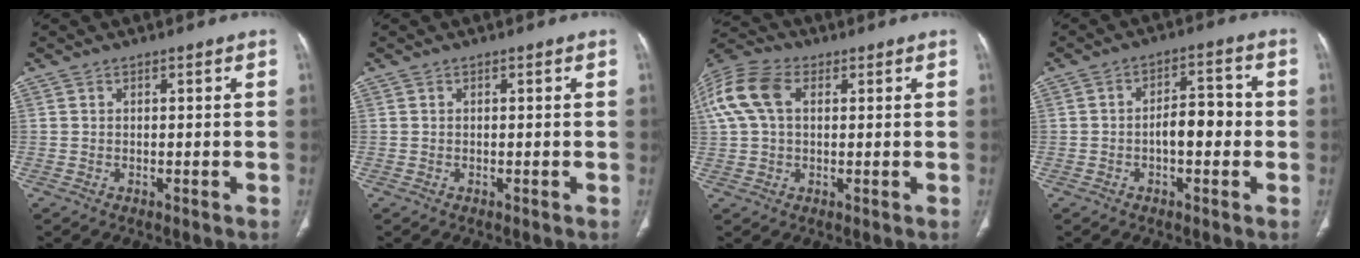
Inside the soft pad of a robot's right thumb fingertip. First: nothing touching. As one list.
[{"total": 0.0}, {"total": 13.7, "force": [3.7, 8.9, 9.7], "torque": [-0.230, 0.030, 0.068]}, {"total": 6.7, "force": [-1.1, 3.4, 5.6], "torque": [-0.072, 0.027, -0.021]}]